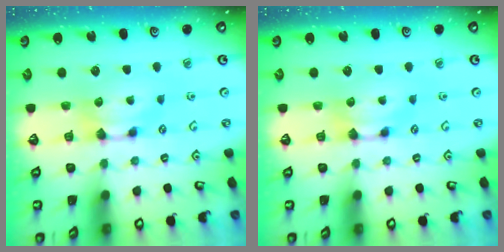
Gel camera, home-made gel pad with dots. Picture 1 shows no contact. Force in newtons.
{"total": 0.0}